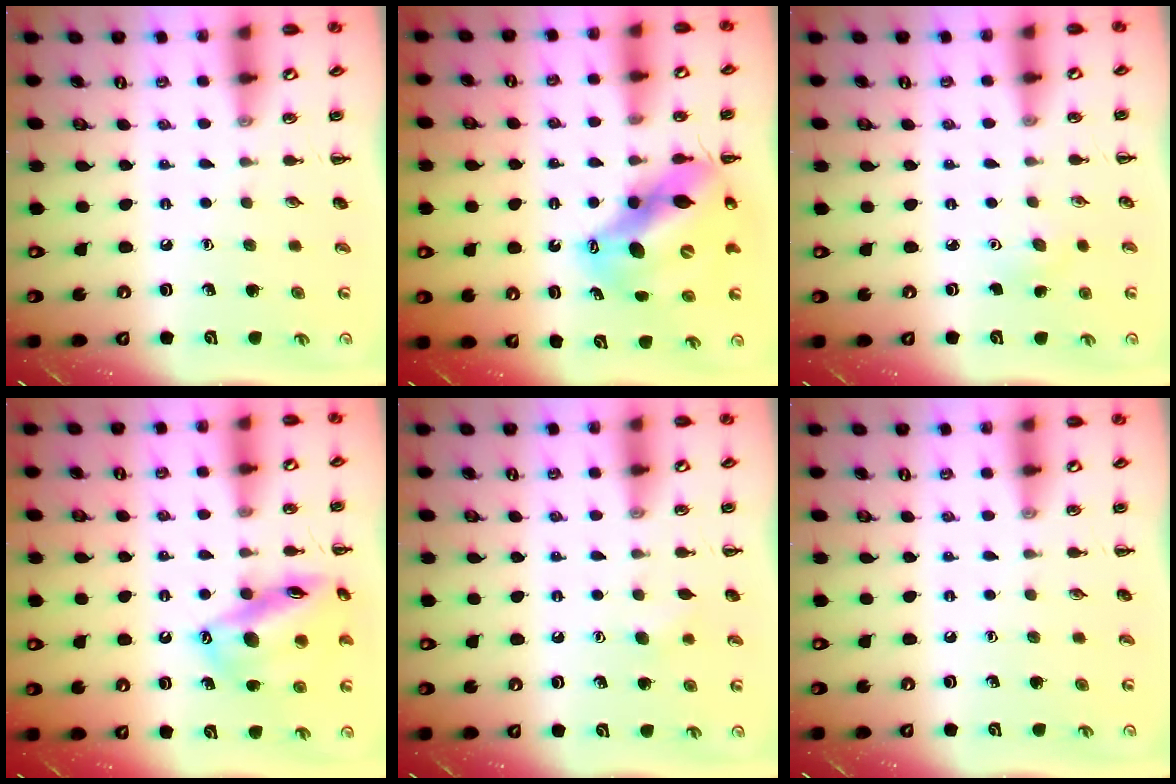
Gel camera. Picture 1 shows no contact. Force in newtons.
{"total": 14.1, "press": 13.6, "slide": 3.8}
{"total": 2.9, "press": 2.8, "slide": 0.8}
{"total": 16.1, "press": 15.9, "slide": 2.7}
{"total": 5.4, "press": 5.2, "slide": 1.4}
{"total": 0.0}